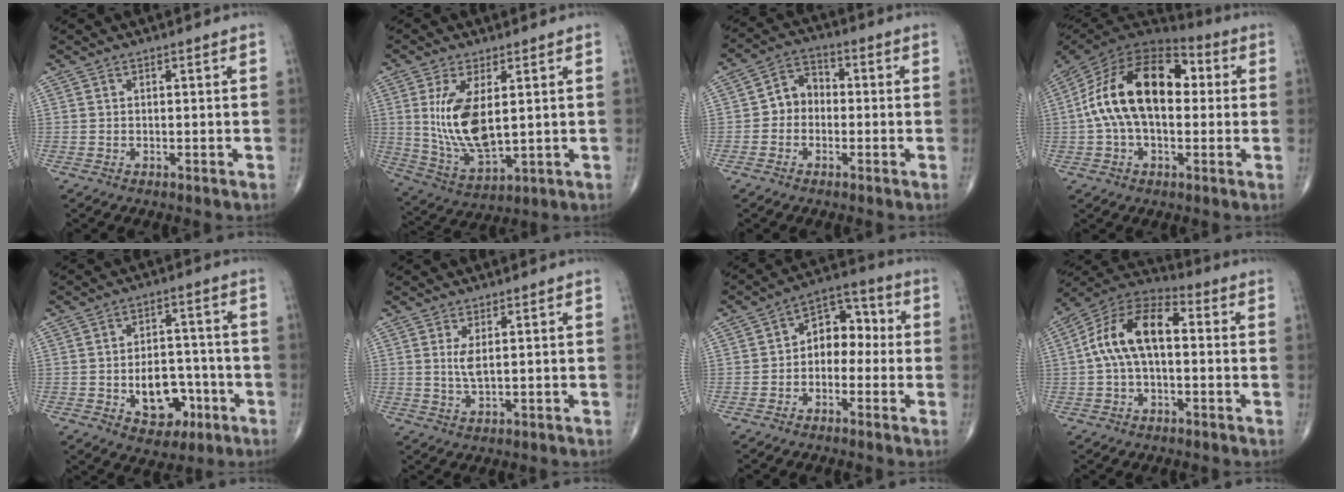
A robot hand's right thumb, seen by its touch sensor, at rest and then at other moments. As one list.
[{"total": 12.7, "force": [2.1, 5.8, 11.1], "torque": [-0.216, -0.022, 0.057]}, {"total": 5.9, "force": [-0.9, 4.9, 3.3], "torque": [-0.030, 0.026, -0.033]}, {"total": 20.8, "force": [1.9, 12.1, 16.8], "torque": [-0.292, 0.041, 0.022]}, {"total": 10.6, "force": [-3.4, 7.2, 7.0], "torque": [-0.064, 0.031, -0.041]}, {"total": 2.8, "force": [0.7, 0.8, 2.6], "torque": [-0.054, -0.010, 0.020]}, {"total": 8.8, "force": [-0.5, 6.1, 6.2], "torque": [-0.052, 0.042, -0.027]}, {"total": 13.5, "force": [0.7, 7.3, 11.4], "torque": [-0.205, 0.043, -0.001]}]